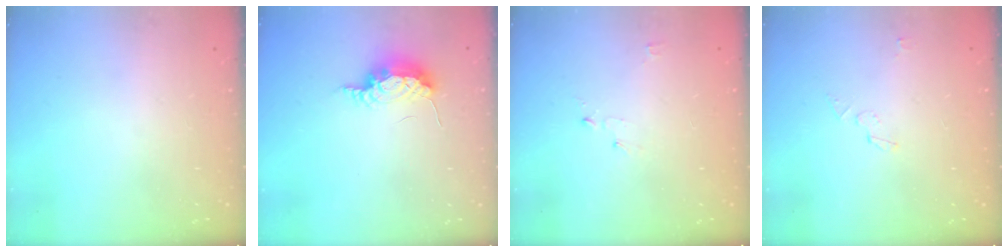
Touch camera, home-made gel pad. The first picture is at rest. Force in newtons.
{"total": 7.6, "press": 7.4, "slide": 1.8}
{"total": 2.4, "press": 2.4, "slide": 0.3}
{"total": 3.3, "press": 3.3, "slide": 0.3}